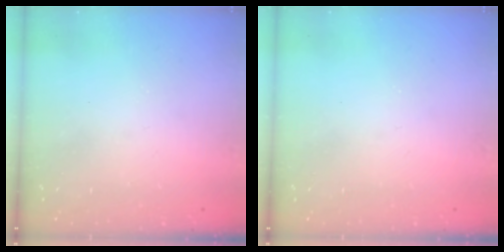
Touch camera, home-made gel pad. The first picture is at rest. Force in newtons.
{"total": 0.0}